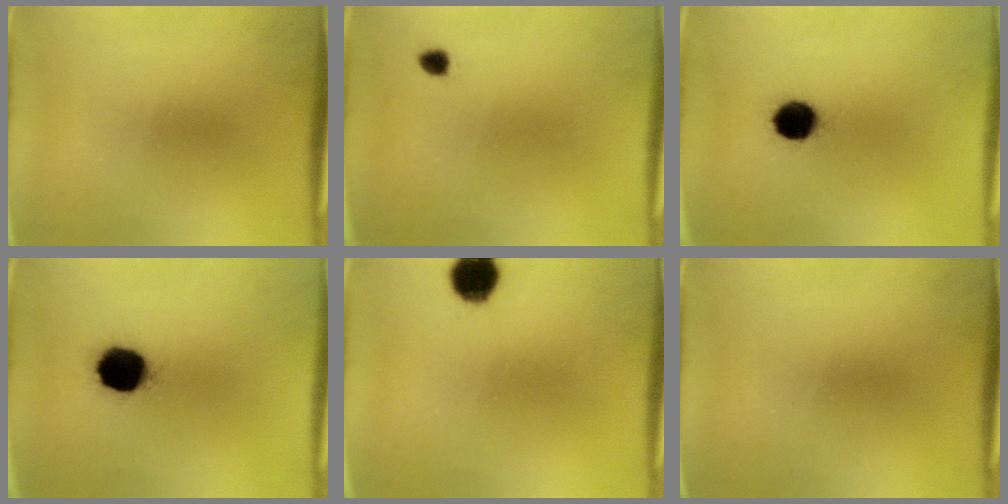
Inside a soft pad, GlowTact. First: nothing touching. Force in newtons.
{"total": 1.3}
{"total": 8.5}
{"total": 13.3}
{"total": 6.5}
{"total": 0.0}